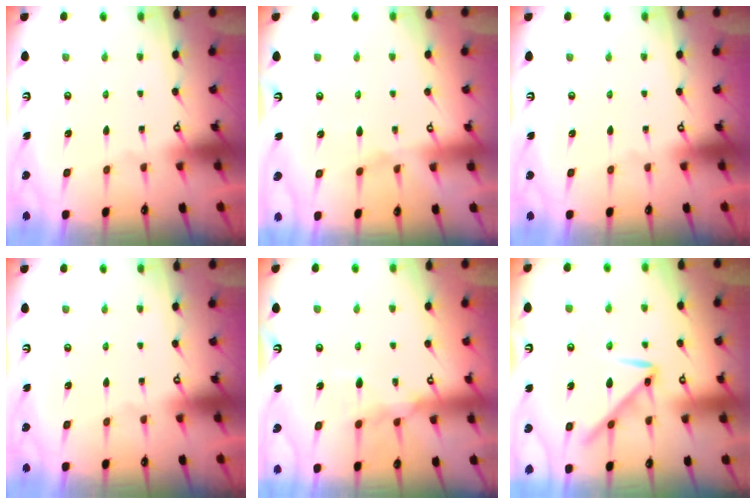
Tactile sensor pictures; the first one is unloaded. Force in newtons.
{"total": 3.7, "press": 3.6, "slide": 0.5}
{"total": 0.0}
{"total": 0.0}
{"total": 9.4, "press": 9.3, "slide": 0.8}
{"total": 9.4, "press": 9.4, "slide": 0.6}